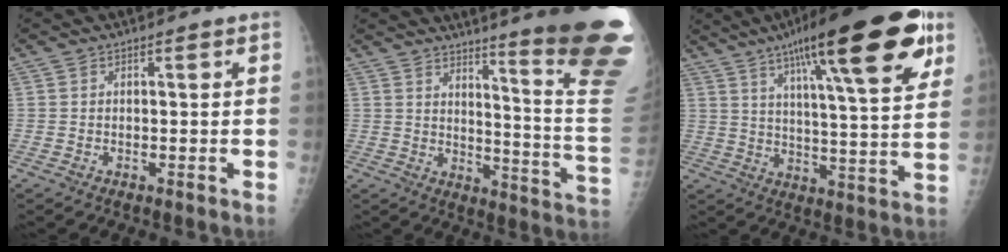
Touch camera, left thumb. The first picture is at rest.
{"total": 25.0, "force": [18.0, 1.4, 17.3], "torque": [-0.178, -0.146, 0.226]}
{"total": 25.9, "force": [13.8, 5.6, 21.2], "torque": [-0.306, -0.021, 0.206]}